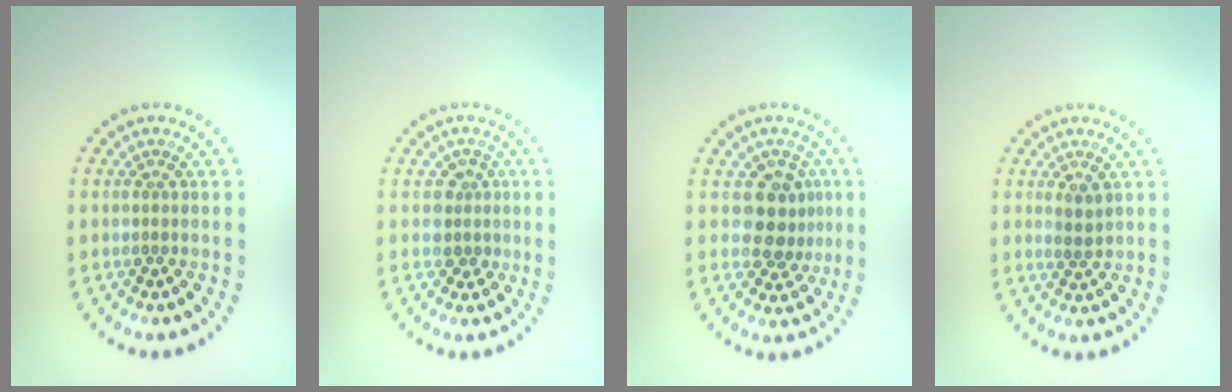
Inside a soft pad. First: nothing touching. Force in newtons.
{"total": 2.1, "press": 1.7, "slide": 1.2}
{"total": 3.6, "press": 3.3, "slide": 1.6}
{"total": 1.0, "press": 0.8, "slide": 0.7}